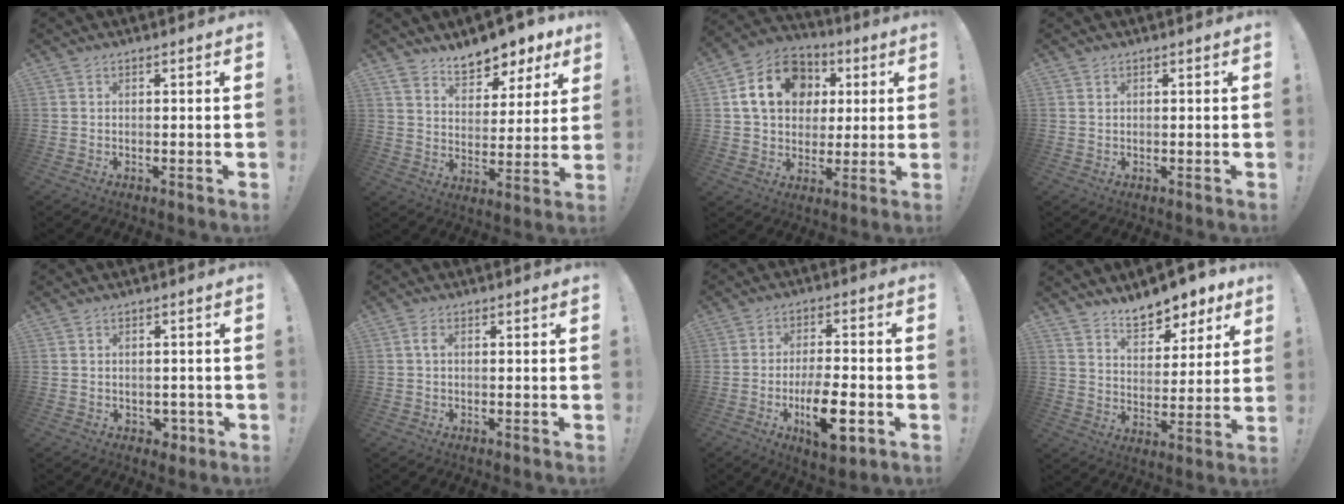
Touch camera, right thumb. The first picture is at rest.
{"total": 10.5, "force": [8.9, 4.5, 3.3], "torque": [-0.047, -0.068, 0.164]}
{"total": 17.7, "force": [5.0, 13.8, 9.8], "torque": [-0.142, -0.001, 0.107]}
{"total": 0.5, "force": [0.5, 0.2, 0.2], "torque": [0.002, -0.004, 0.008]}
{"total": 3.5, "force": [-0.5, 3.1, 1.5], "torque": [-0.009, 0.003, -0.006]}
{"total": 1.7, "force": [0.1, 0.7, 1.6], "torque": [-0.034, 0.007, 0.002]}
{"total": 12.2, "force": [-4.5, 4.1, 10.6], "torque": [-0.186, 0.008, -0.073]}
{"total": 11.1, "force": [9.2, 4.7, 4.0], "torque": [-0.051, -0.073, 0.168]}